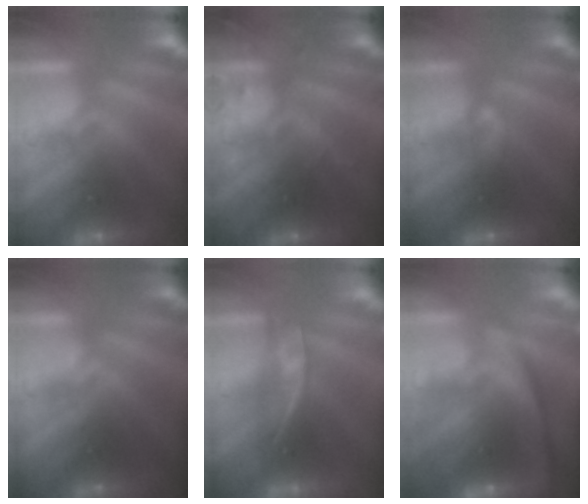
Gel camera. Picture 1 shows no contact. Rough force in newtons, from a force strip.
{"total": 3.1}
{"total": 2.3}
{"total": 3.9}
{"total": 2.4}
{"total": 9.3}